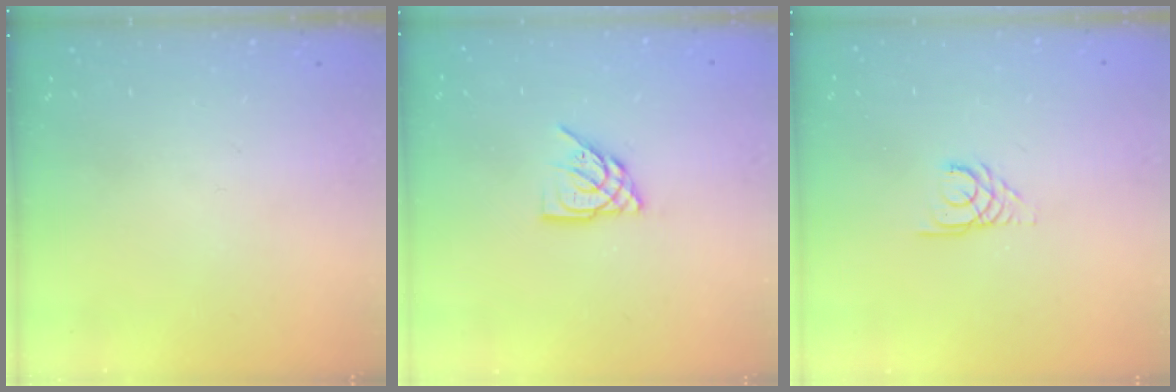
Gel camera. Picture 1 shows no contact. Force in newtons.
{"total": 9.3, "press": 9.2, "slide": 0.9}
{"total": 2.7, "press": 2.7, "slide": 0.3}